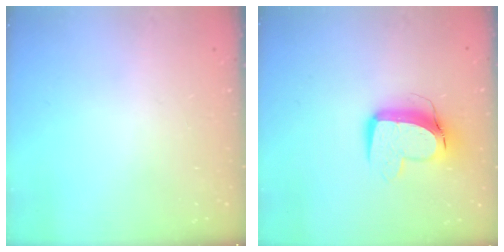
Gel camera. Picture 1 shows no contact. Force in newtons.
{"total": 10.2, "press": 10.2, "slide": 1.0}